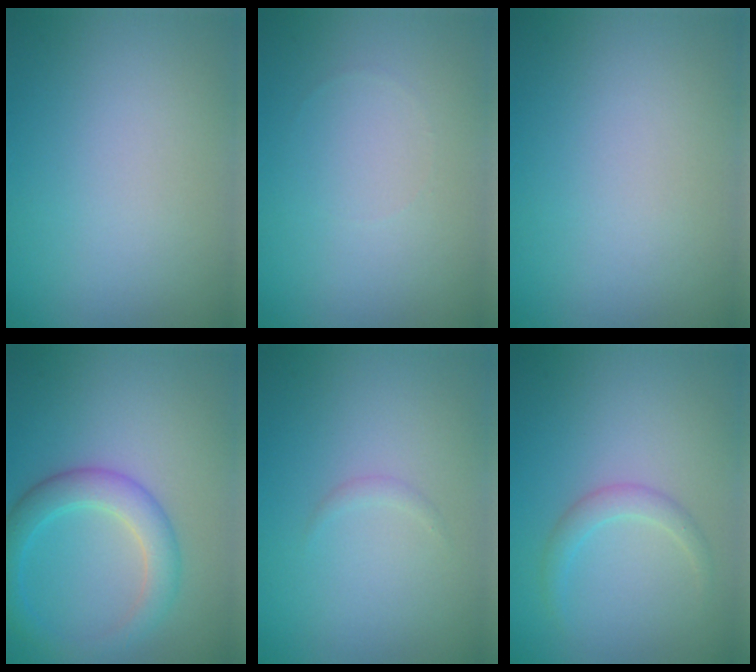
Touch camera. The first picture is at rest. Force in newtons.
{"total": 0.0}
{"total": 0.0}
{"total": 3.7, "press": 3.7, "slide": 0.2}
{"total": 0.5, "press": 0.5, "slide": 0.0}
{"total": 1.5, "press": 1.5, "slide": 0.1}